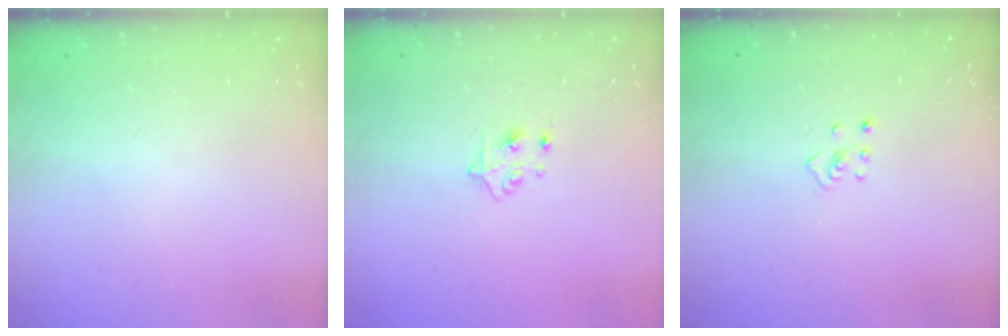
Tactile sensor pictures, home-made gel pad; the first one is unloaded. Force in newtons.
{"total": 4.8, "press": 4.8, "slide": 0.6}
{"total": 2.4, "press": 2.3, "slide": 0.4}